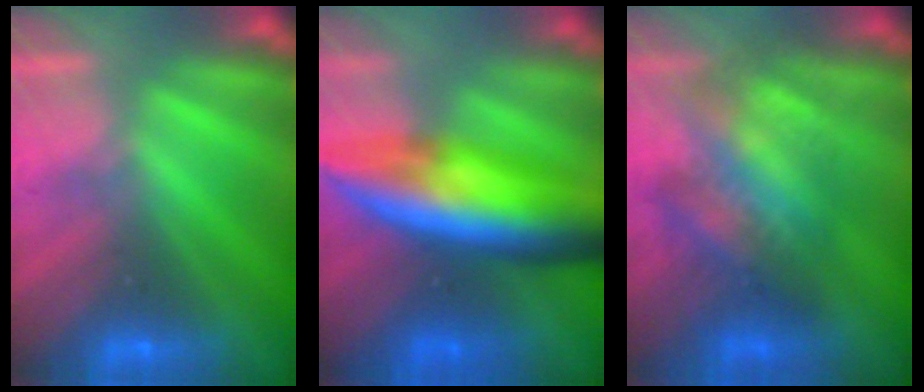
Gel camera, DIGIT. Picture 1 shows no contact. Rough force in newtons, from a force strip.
{"total": 9.0}
{"total": 3.7}